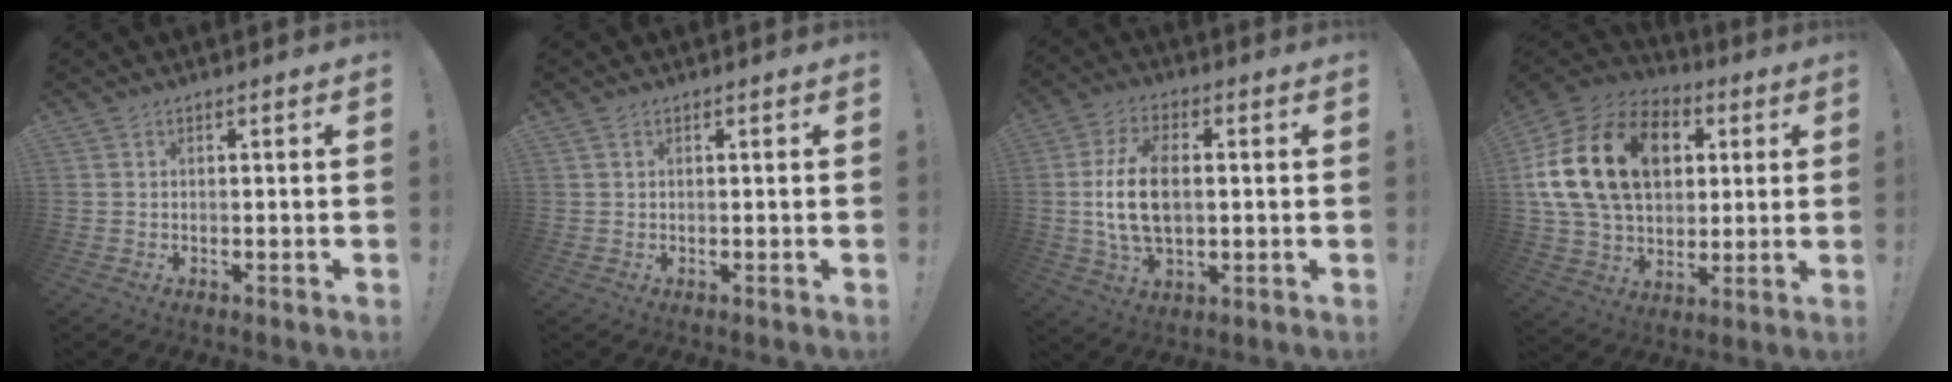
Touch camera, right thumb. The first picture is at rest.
{"total": 0.6, "force": [0.5, 0.3, 0.2], "torque": [-0.005, 0.000, 0.010]}
{"total": 14.0, "force": [0.6, 8.4, 11.2], "torque": [-0.209, -0.001, 0.011]}
{"total": 24.0, "force": [6.6, 16.5, 16.1], "torque": [-0.288, -0.007, 0.126]}